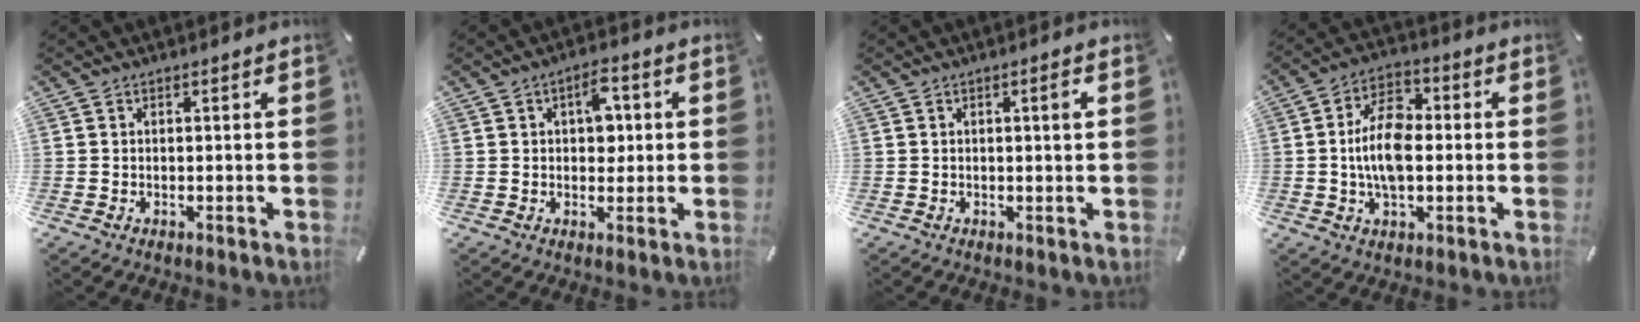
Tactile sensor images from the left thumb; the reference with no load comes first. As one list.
[{"total": 6.5, "force": [1.3, 4.1, 4.8], "torque": [-0.048, -0.006, 0.013]}, {"total": 2.1, "force": [0.5, 0.1, 2.0], "torque": [-0.031, -0.003, 0.005]}, {"total": 12.0, "force": [-0.7, 7.2, 9.5], "torque": [-0.190, 0.004, -0.017]}]